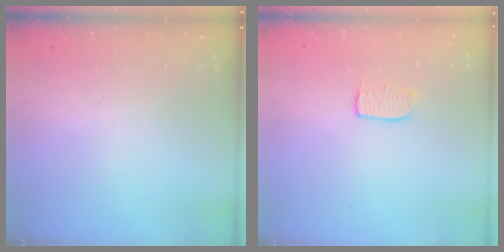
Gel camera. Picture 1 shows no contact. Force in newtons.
{"total": 5.2, "press": 5.2, "slide": 0.3}